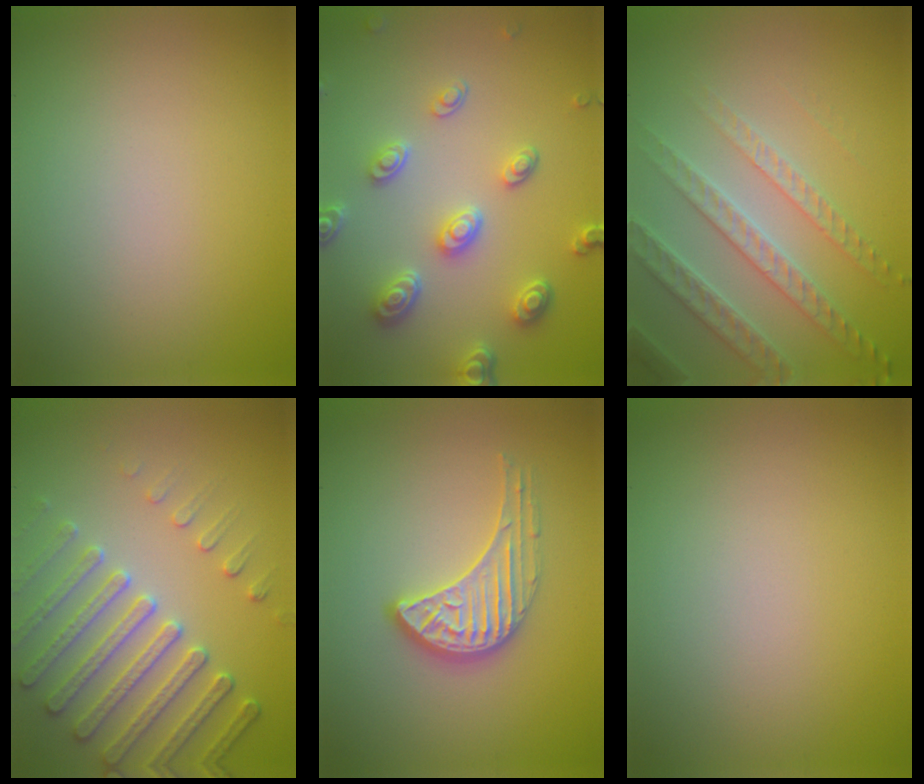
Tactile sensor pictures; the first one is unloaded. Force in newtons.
{"total": 4.6, "press": 3.7, "slide": 2.8}
{"total": 4.1, "press": 3.9, "slide": 1.3}
{"total": 5.3, "press": 4.7, "slide": 2.4}
{"total": 3.2, "press": 3.1, "slide": 1.0}
{"total": 0.0}